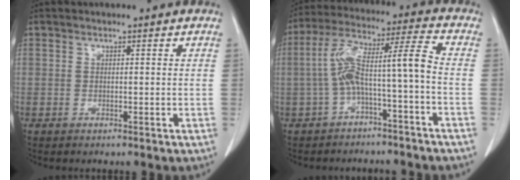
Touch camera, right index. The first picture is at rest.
{"total": 9.6, "force": [-2.4, 0.3, 9.2], "torque": [-0.171, 0.046, -0.045]}